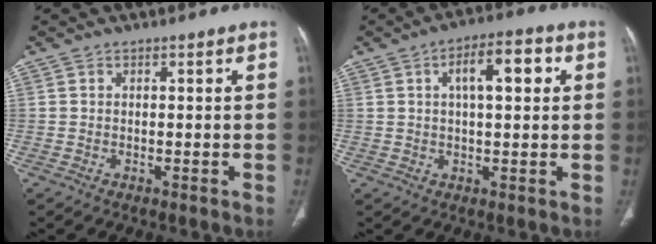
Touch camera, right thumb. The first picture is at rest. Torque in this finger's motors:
{"motor_torque": [-0.28, 1.51, 0.89, -0.65, 0.06]}